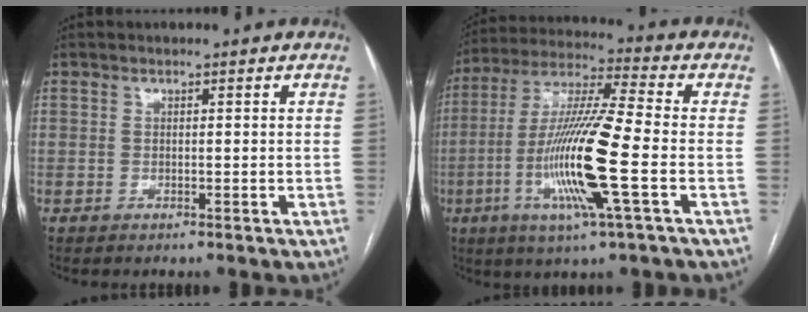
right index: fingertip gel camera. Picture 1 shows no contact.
{"total": 16.2, "force": [-4.1, 0.2, 15.6], "torque": [-0.317, -0.012, -0.085]}